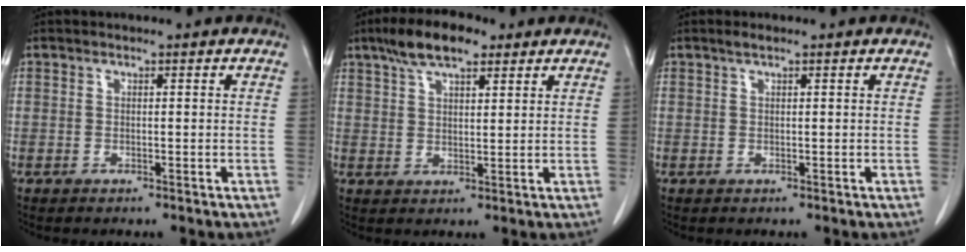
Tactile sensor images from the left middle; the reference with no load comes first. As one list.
[{"total": 8.0, "force": [5.4, 2.7, 5.3], "torque": [-0.102, 0.017, 0.094]}, {"total": 1.0, "force": [0.7, 0.1, 0.7], "torque": [-0.016, 0.004, 0.015]}]